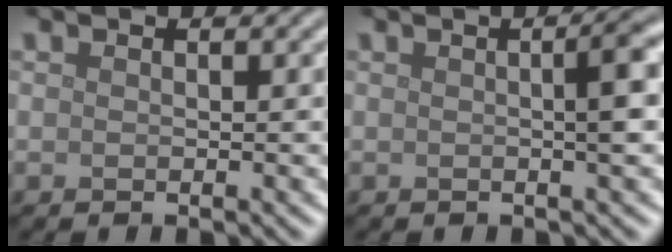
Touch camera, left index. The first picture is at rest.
{"total": 3.0, "force": [0.2, 0.5, 3.0], "torque": [-0.039, 0.008, -0.002]}